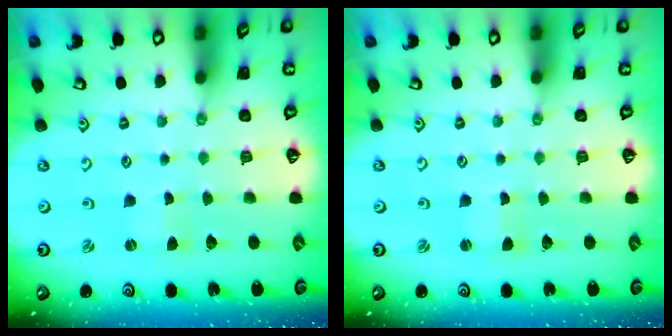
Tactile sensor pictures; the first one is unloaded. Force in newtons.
{"total": 0.8, "press": 0.8, "slide": 0.3}